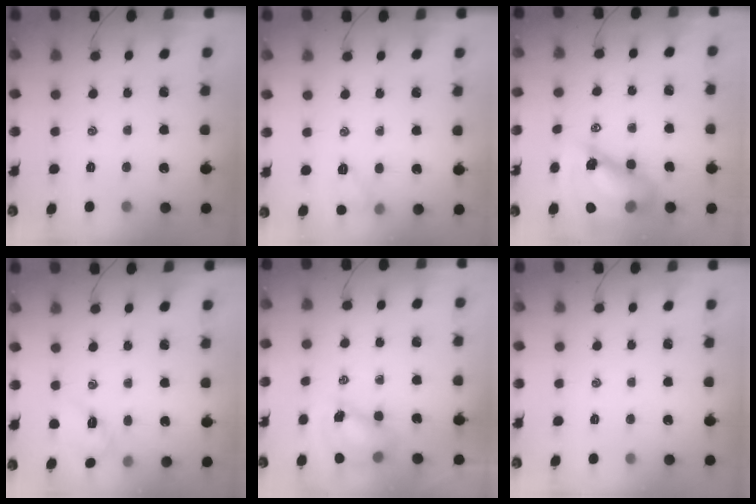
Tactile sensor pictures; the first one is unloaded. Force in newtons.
{"total": 7.0, "press": 6.9, "slide": 1.1}
{"total": 16.6, "press": 16.0, "slide": 4.6}
{"total": 4.0, "press": 3.9, "slide": 1.0}
{"total": 7.3, "press": 7.2, "slide": 1.3}
{"total": 0.0}